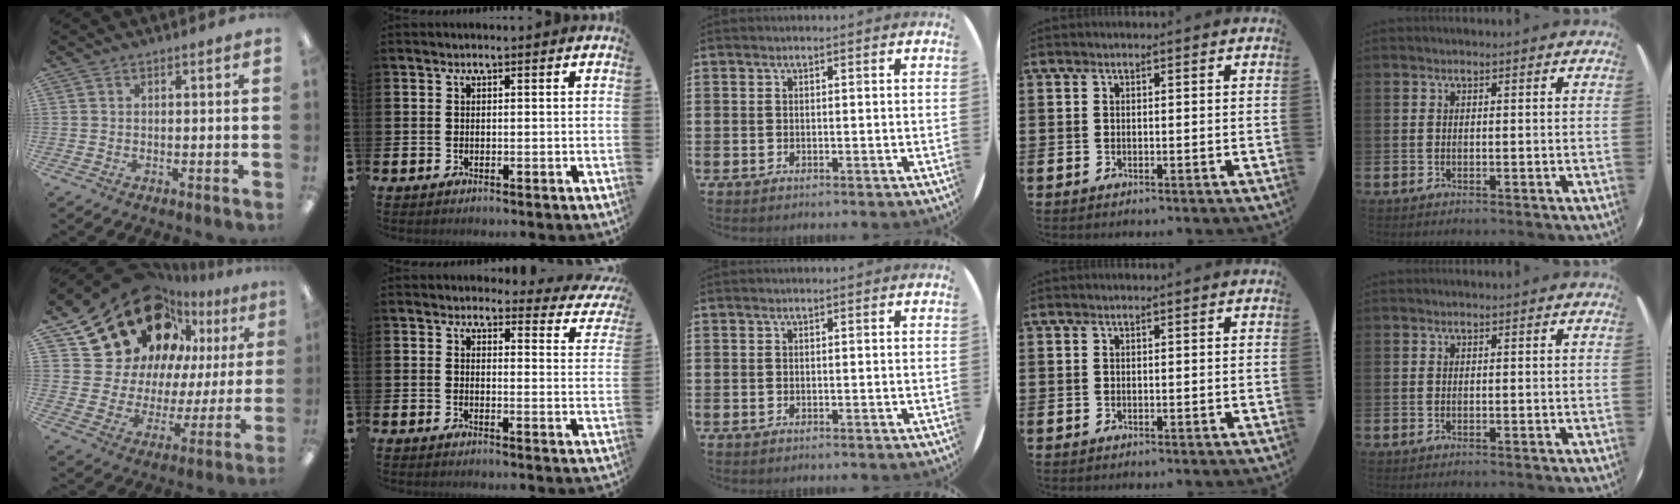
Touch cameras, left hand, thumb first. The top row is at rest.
{"thumb": {"total": 20.1, "force": [15.0, 11.5, 6.7], "torque": [-0.130, -0.112, 0.286]}, "index": {"total": 2.9, "force": [2.6, 1.2, 0.1], "torque": [0.001, -0.025, 0.038]}}